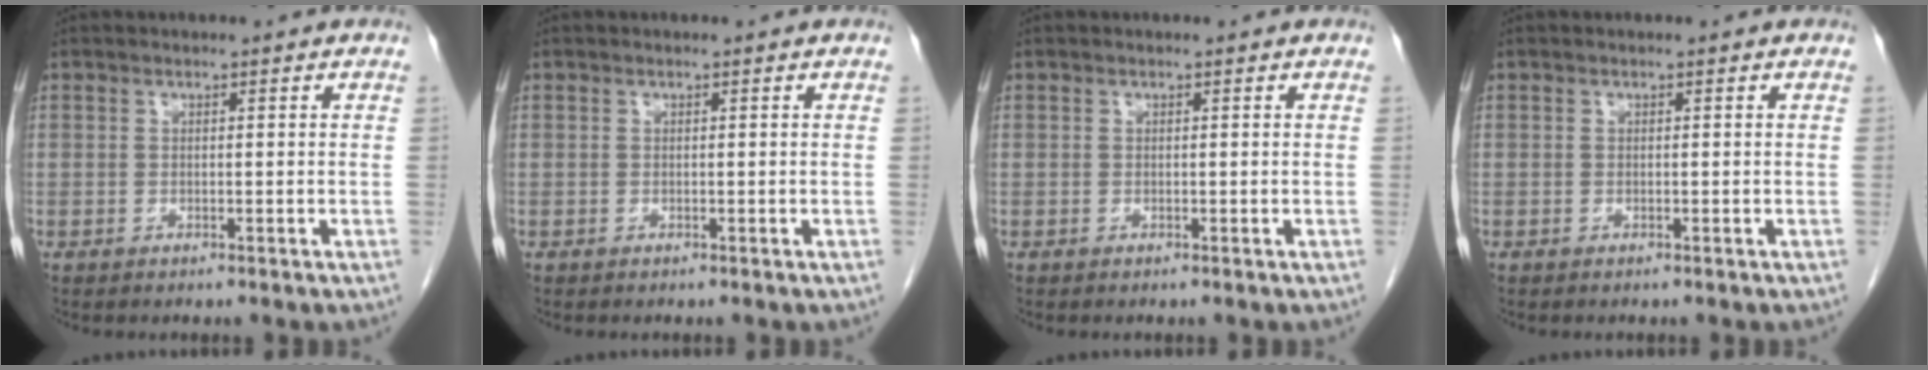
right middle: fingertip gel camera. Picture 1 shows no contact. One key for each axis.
{"total": 0.0}
{"total": 0.0}
{"total": 0.0}